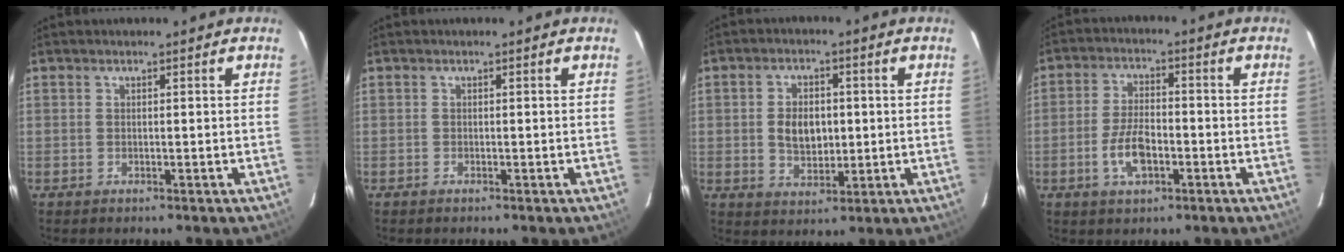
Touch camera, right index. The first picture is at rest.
{"total": 0.0}
{"total": 6.8, "force": [0.1, 4.5, 5.1], "torque": [-0.095, 0.005, 0.008]}
{"total": 7.2, "force": [-2.7, 3.4, 5.8], "torque": [-0.121, 0.002, -0.047]}